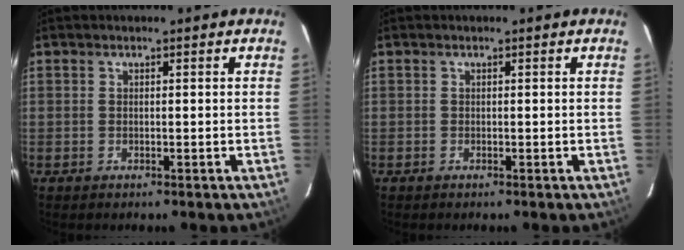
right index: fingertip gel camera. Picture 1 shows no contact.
{"total": 0.0}